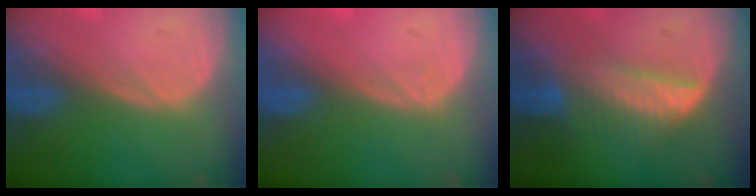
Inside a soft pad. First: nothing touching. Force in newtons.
{"total": 0.5, "press": 0.2, "slide": 0.5}
{"total": 6.4, "press": 5.9, "slide": 2.5}